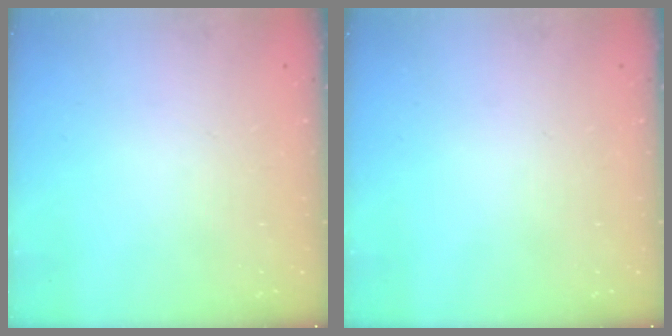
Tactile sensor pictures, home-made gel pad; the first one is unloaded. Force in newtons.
{"total": 0.0}